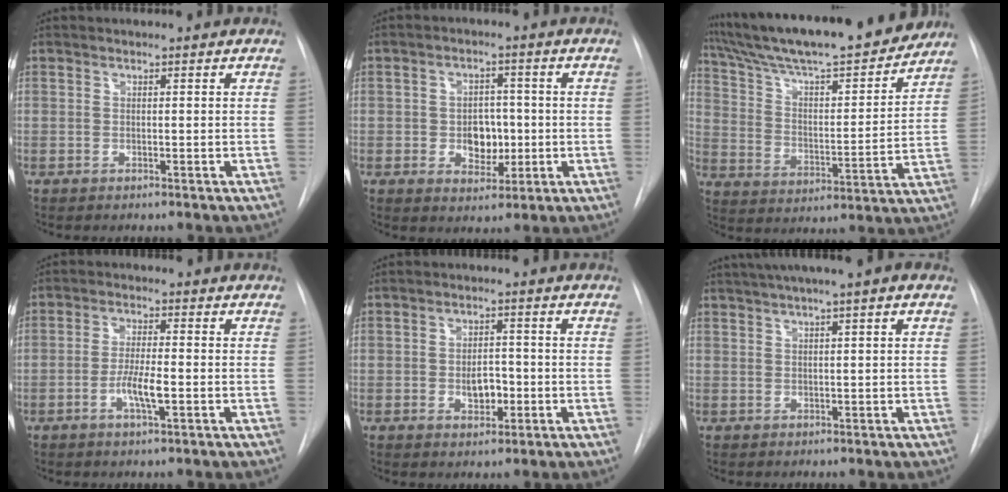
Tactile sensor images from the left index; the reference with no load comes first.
{"total": 5.7, "force": [-0.9, 4.0, 3.9], "torque": [-0.054, 0.005, -0.006]}
{"total": 23.2, "force": [20.3, 3.0, 10.8], "torque": [-0.183, -0.006, 0.309]}
{"total": 4.8, "force": [-1.8, 0.7, 4.4], "torque": [-0.086, -0.007, -0.034]}
{"total": 4.1, "force": [-1.2, 2.4, 3.1], "torque": [-0.045, -0.001, -0.014]}
{"total": 7.3, "force": [4.6, 0.1, 5.6], "torque": [-0.090, 0.032, 0.067]}